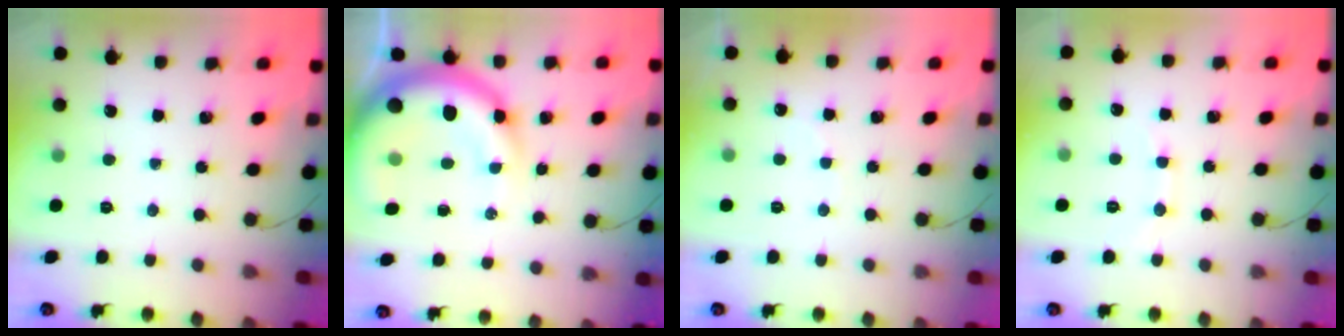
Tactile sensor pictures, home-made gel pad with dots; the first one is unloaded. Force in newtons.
{"total": 14.1, "press": 13.7, "slide": 3.0}
{"total": 5.1, "press": 5.1, "slide": 0.8}
{"total": 5.9, "press": 5.8, "slide": 1.2}